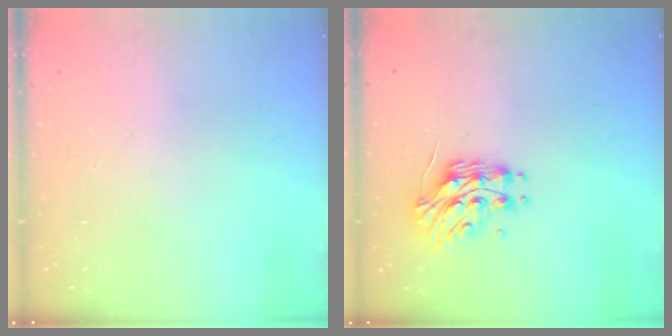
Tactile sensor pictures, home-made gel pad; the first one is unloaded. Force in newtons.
{"total": 11.8, "press": 11.8, "slide": 0.6}